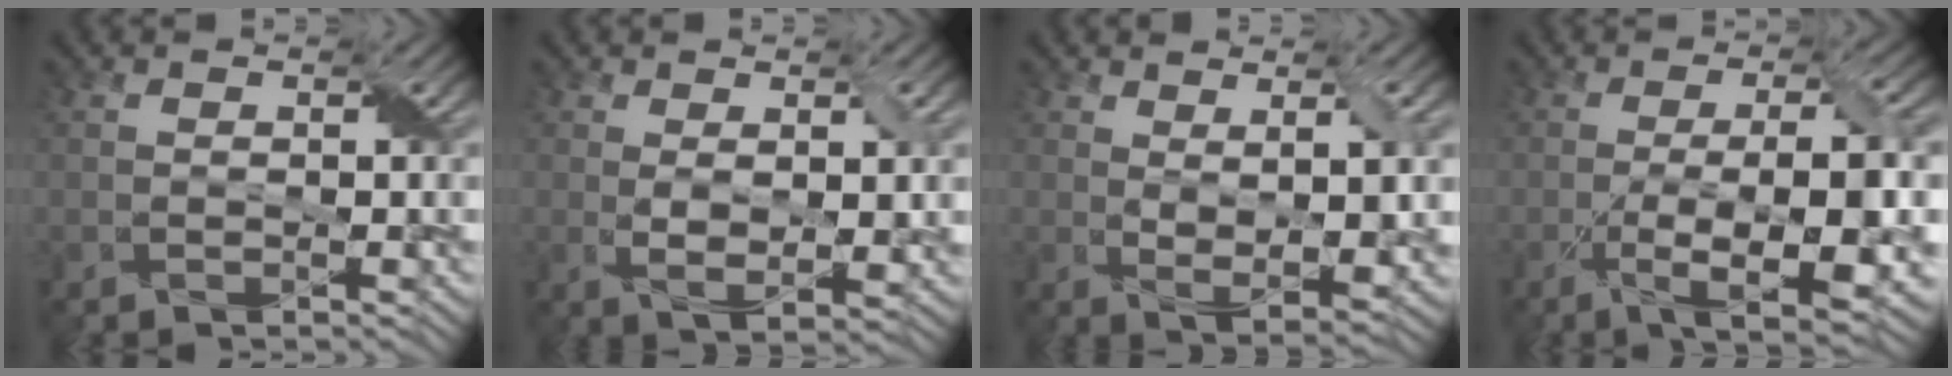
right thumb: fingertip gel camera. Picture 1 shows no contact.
{"total": 4.2, "force": [0.9, 1.7, 3.7], "torque": [-0.077, -0.008, 0.022]}
{"total": 5.3, "force": [1.7, 1.5, 4.8], "torque": [-0.088, -0.007, 0.034]}
{"total": 10.4, "force": [-3.0, 2.4, 9.7], "torque": [-0.158, 0.003, -0.043]}